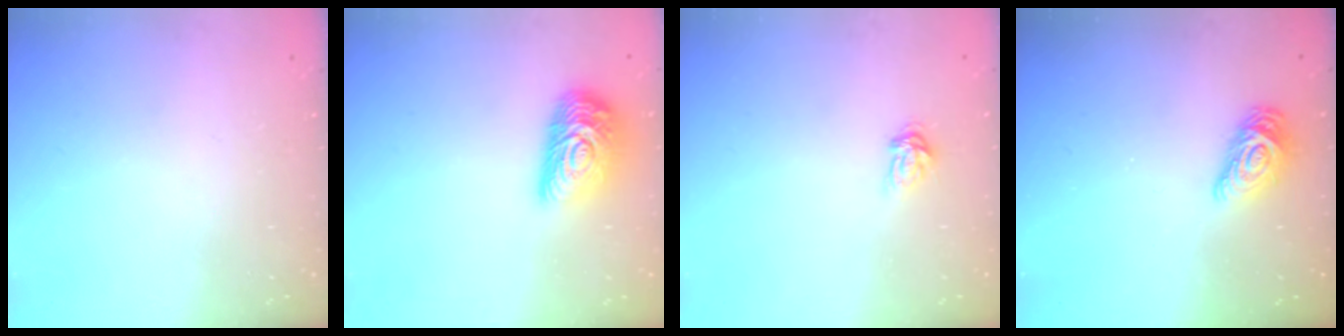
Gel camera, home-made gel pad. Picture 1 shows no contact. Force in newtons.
{"total": 14.0, "press": 14.0, "slide": 0.8}
{"total": 5.5, "press": 5.5, "slide": 0.6}
{"total": 10.5, "press": 10.5, "slide": 0.4}